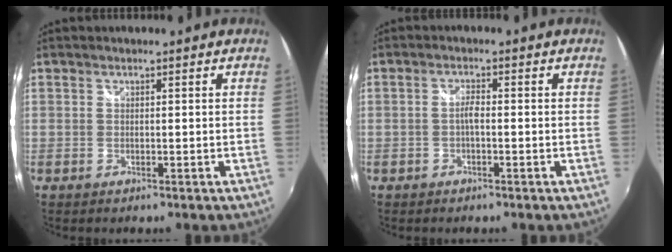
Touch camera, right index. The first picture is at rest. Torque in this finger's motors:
{"motor_torque": [0.32, -0.02, 0.15, 0.04]}